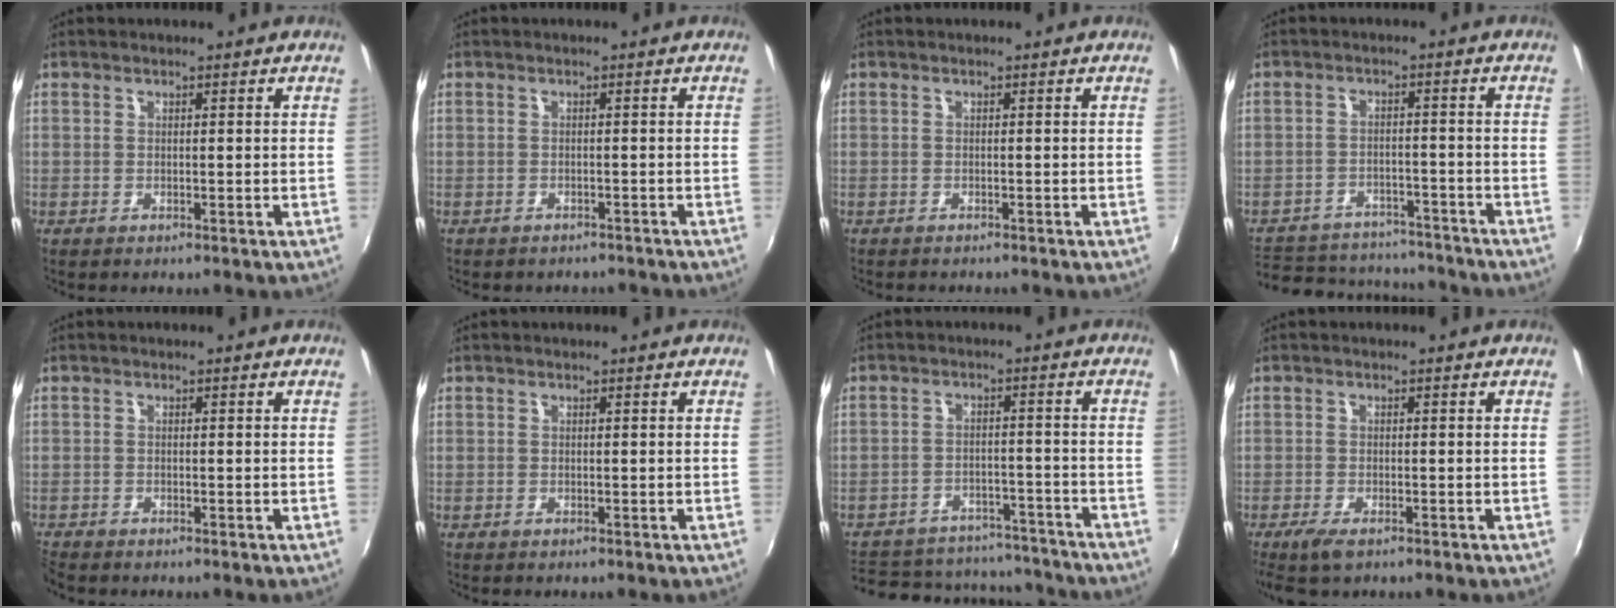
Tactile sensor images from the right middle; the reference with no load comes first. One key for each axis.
{"total": 3.2, "fx": -2.8, "fy": 1.2, "fz": 0.9, "tx": -0.022, "ty": -0.013, "tz": -0.036}
{"total": 0.8, "fx": -0.8, "fy": 0.1, "fz": 0.1, "tx": -0.005, "ty": -0.006, "tz": -0.013}
{"total": 16.1, "fx": -13.1, "fy": 7.6, "fz": 5.4, "tx": -0.138, "ty": 0.023, "tz": -0.169}
{"total": 1.7, "fx": -1.7, "fy": 0.2, "fz": 0.3, "tx": -0.011, "ty": -0.011, "tz": -0.035}
{"total": 0.0}
{"total": 20.3, "fx": -16.8, "fy": 9.0, "fz": 7.0, "tx": -0.160, "ty": 0.036, "tz": -0.200}
{"total": 3.7, "fx": -2.6, "fy": 1.2, "fz": 2.4, "tx": -0.059, "ty": -0.013, "tz": -0.049}